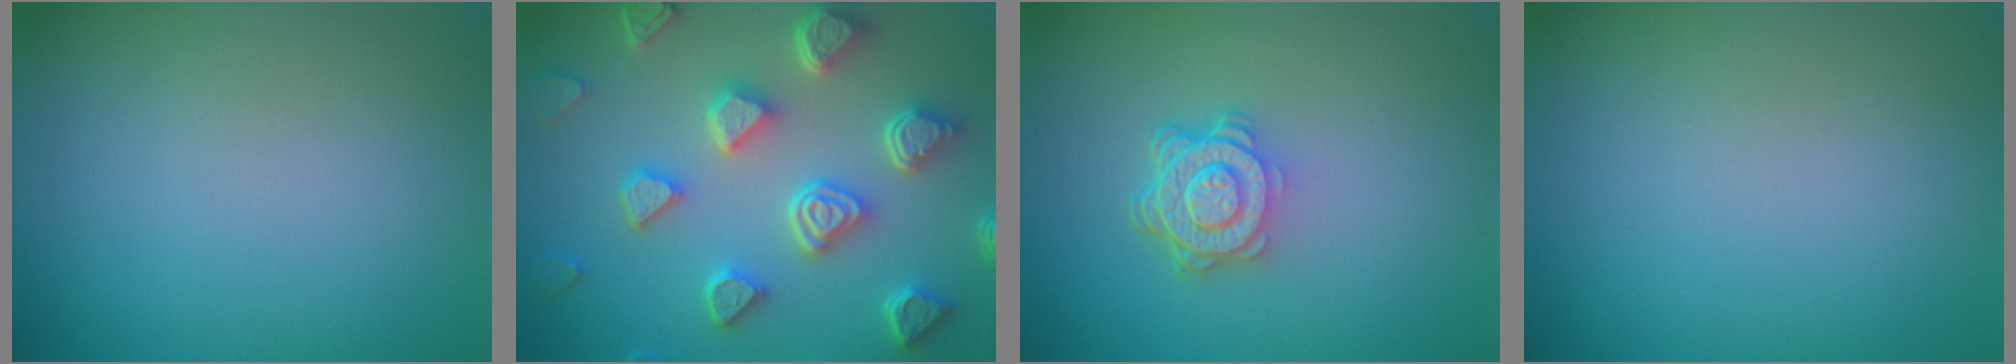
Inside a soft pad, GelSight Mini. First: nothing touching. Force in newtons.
{"total": 7.0, "press": 5.7, "slide": 4.1}
{"total": 4.9, "press": 3.5, "slide": 3.5}
{"total": 0.0}